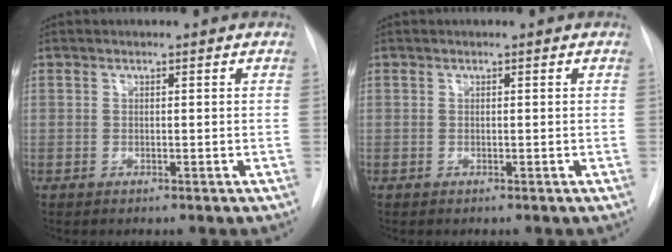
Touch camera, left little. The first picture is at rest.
{"total": 0.0}